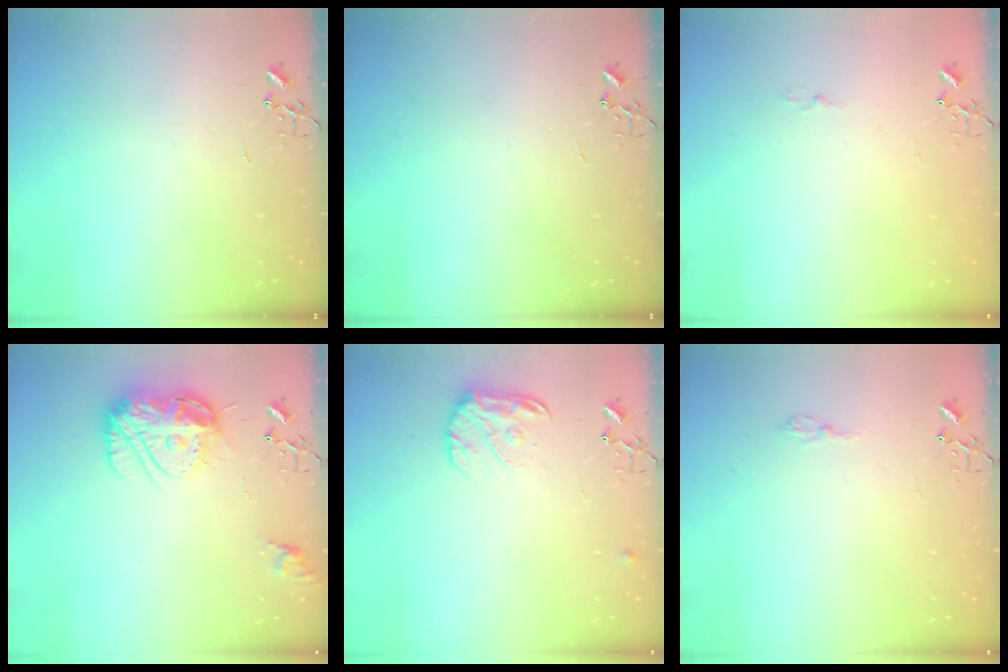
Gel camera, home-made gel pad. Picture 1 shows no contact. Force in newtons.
{"total": 0.0}
{"total": 3.4, "press": 3.4, "slide": 0.5}
{"total": 14.7, "press": 14.7, "slide": 1.0}
{"total": 11.5, "press": 11.5, "slide": 0.6}
{"total": 6.5, "press": 6.4, "slide": 0.8}